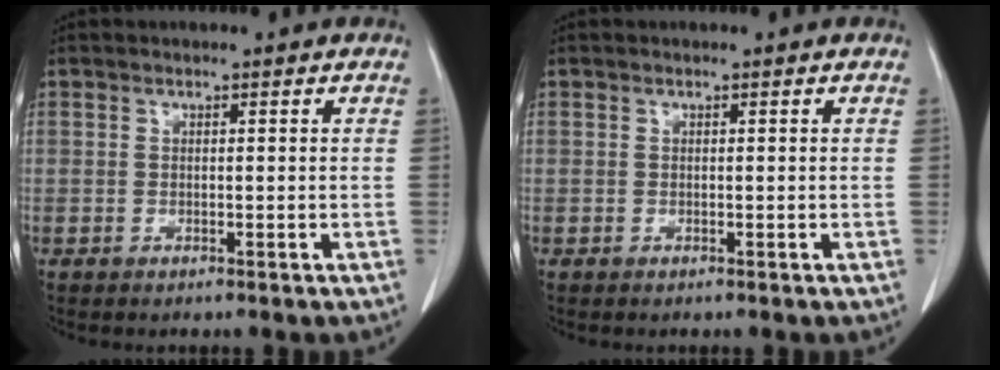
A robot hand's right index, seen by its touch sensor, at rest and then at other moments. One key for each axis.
{"total": 0.0}